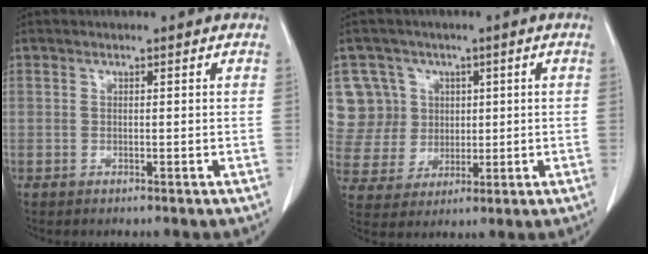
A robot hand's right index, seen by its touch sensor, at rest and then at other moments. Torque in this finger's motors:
{"motor_torque": [-0.17, 0.35, -0.03, -0.01]}